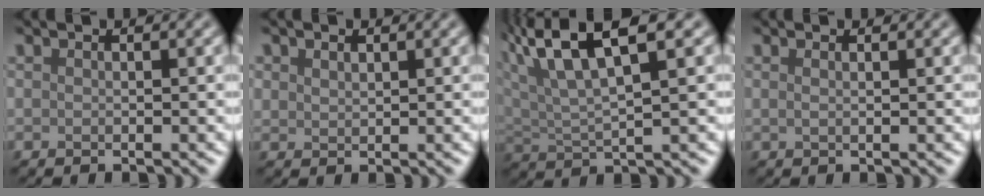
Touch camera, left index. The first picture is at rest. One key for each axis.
{"total": 1.3, "fx": 0.9, "fy": 0.8, "fz": 0.4, "tx": -0.009, "ty": -0.001, "tz": 0.018}
{"total": 7.7, "fx": 4.4, "fy": 2.1, "fz": 5.9, "tx": -0.111, "ty": 0.019, "tz": 0.078}
{"total": 1.7, "fx": 0.9, "fy": 0.8, "fz": 1.3, "tx": -0.004, "ty": -0.003, "tz": -0.005}